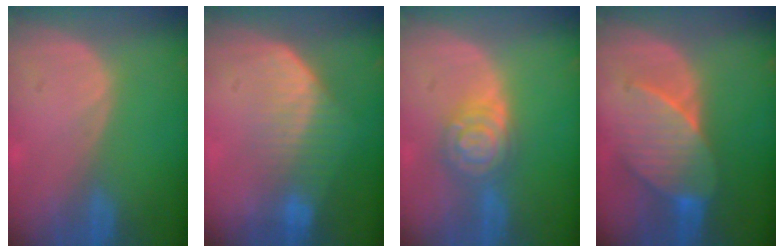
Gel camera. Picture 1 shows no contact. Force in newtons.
{"total": 7.3, "press": 6.3, "slide": 3.7}
{"total": 6.5, "press": 6.5, "slide": 0.5}
{"total": 7.5, "press": 7.4, "slide": 0.5}